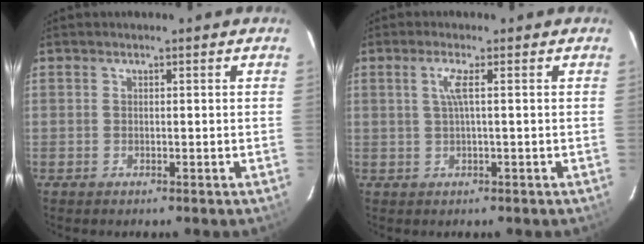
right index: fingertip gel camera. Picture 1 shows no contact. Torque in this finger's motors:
{"motor_torque": [0.37, -0.04, 0.23, 0.08]}